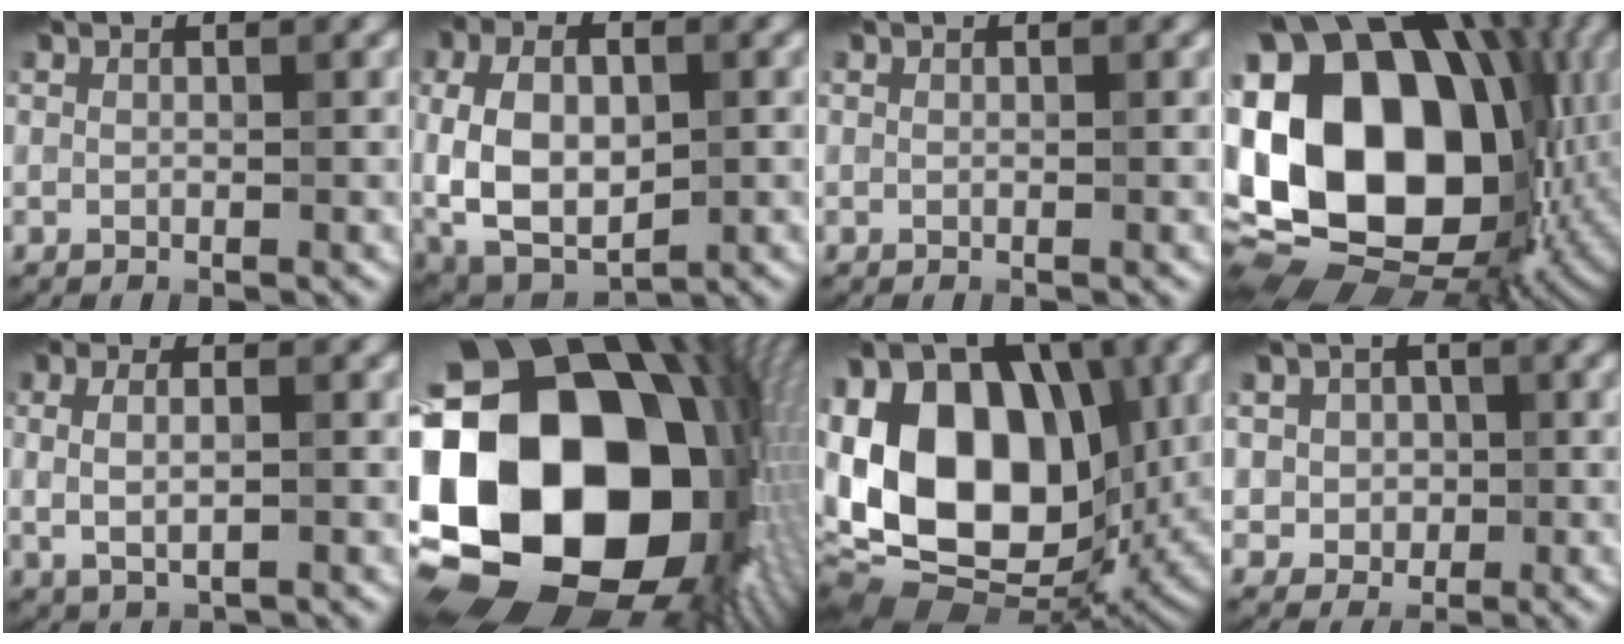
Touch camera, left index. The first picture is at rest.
{"total": 11.1, "force": [-0.4, 6.9, 8.7], "torque": [-0.185, 0.000, 0.009]}
{"total": 0.0}
{"total": 21.4, "force": [0.6, 15.2, 15.0], "torque": [-0.329, 0.006, 0.024]}
{"total": 2.9, "force": [0.2, 1.2, 2.6], "torque": [-0.066, -0.002, 0.010]}
{"total": 24.1, "force": [-1.1, 18.1, 15.8], "torque": [-0.293, -0.053, -0.053]}
{"total": 18.3, "force": [0.8, 12.6, 13.3], "torque": [-0.241, 0.023, 0.014]}
{"total": 3.7, "force": [0.4, 3.4, 1.4], "torque": [-0.014, 0.010, -0.002]}